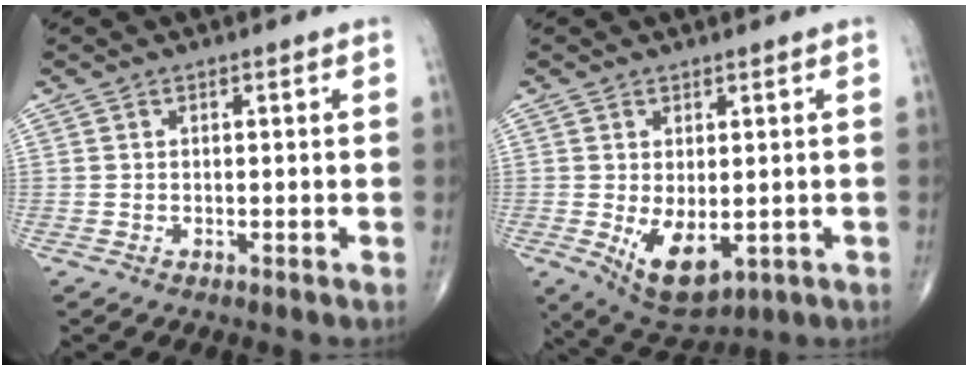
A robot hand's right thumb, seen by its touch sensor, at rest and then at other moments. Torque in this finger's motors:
{"motor_torque": [-0.15, 0.63, 0.53, 0.36, 0.23]}